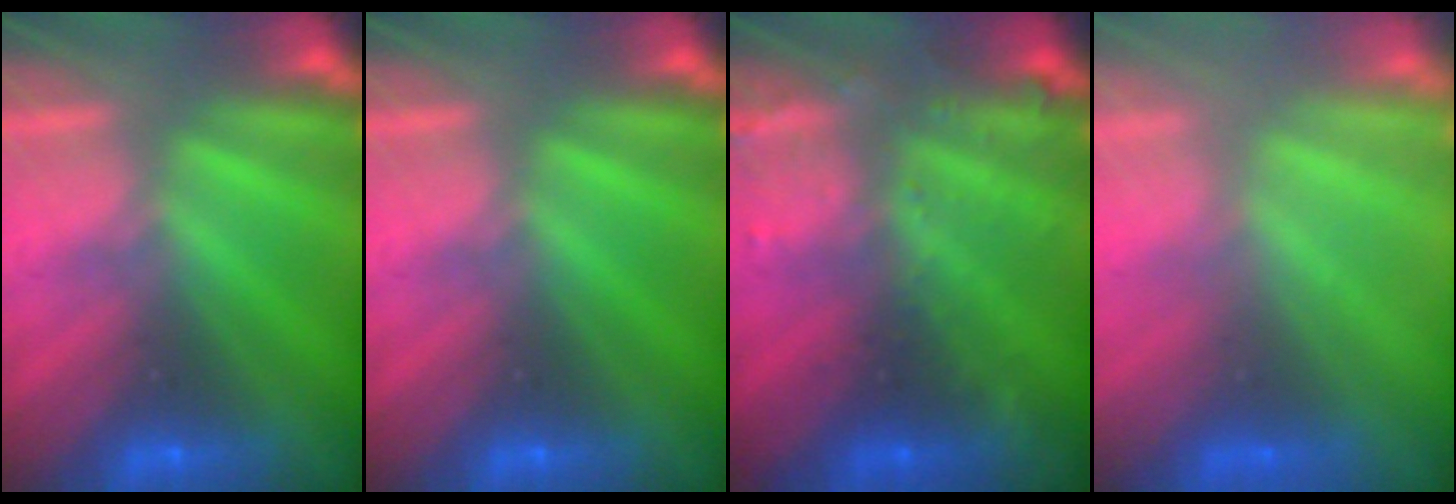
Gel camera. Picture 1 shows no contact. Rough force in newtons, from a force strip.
{"total": 0.0}
{"total": 2.9}
{"total": 9.6}